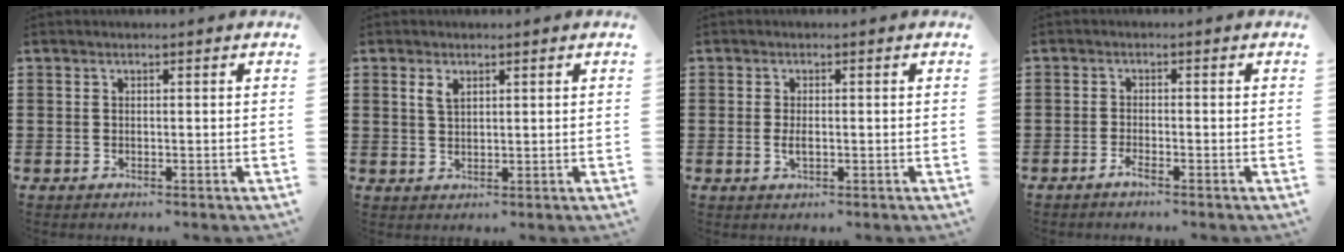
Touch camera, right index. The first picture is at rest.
{"total": 2.0, "force": [1.2, 1.0, 1.3], "torque": [-0.030, 0.004, 0.021]}
{"total": 1.8, "force": [-0.2, 0.7, 1.7], "torque": [-0.039, -0.004, -0.005]}
{"total": 1.4, "force": [-1.1, -0.1, 0.9], "torque": [-0.017, -0.007, -0.018]}